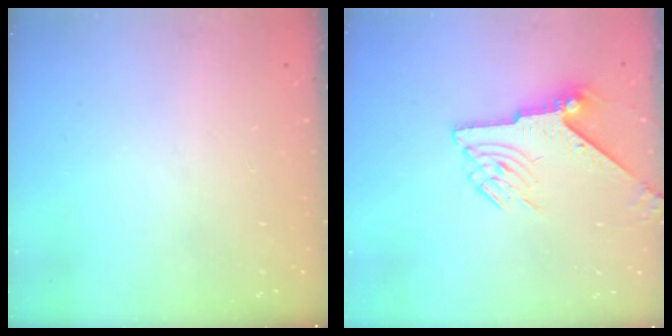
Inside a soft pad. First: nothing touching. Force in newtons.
{"total": 7.4, "press": 7.4, "slide": 0.2}